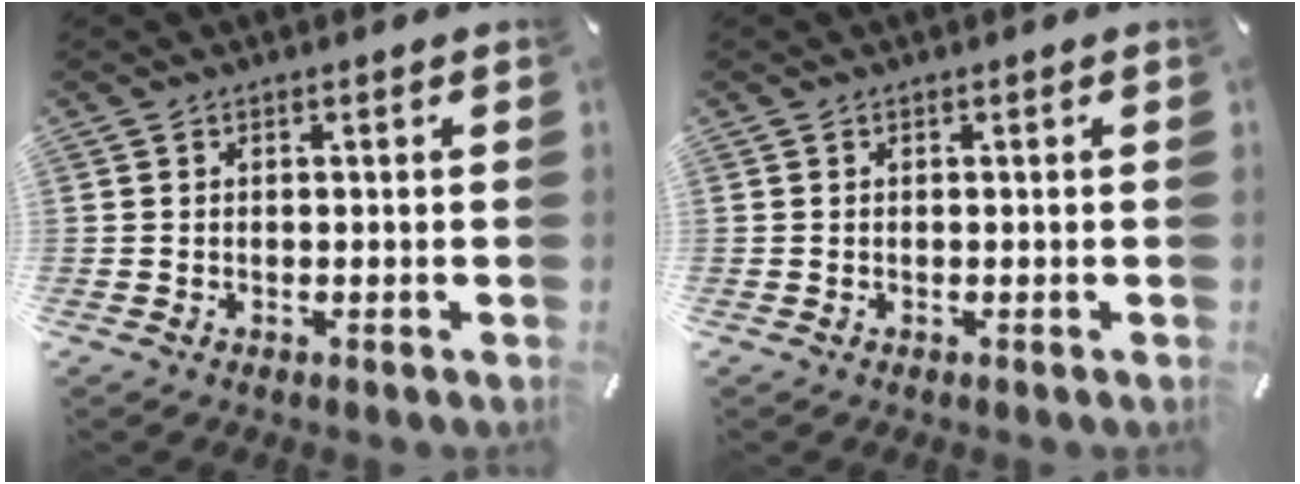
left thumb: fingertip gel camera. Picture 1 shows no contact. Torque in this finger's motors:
{"motor_torque": [-0.04, -0.03, 0.00, 0.00, 0.00]}